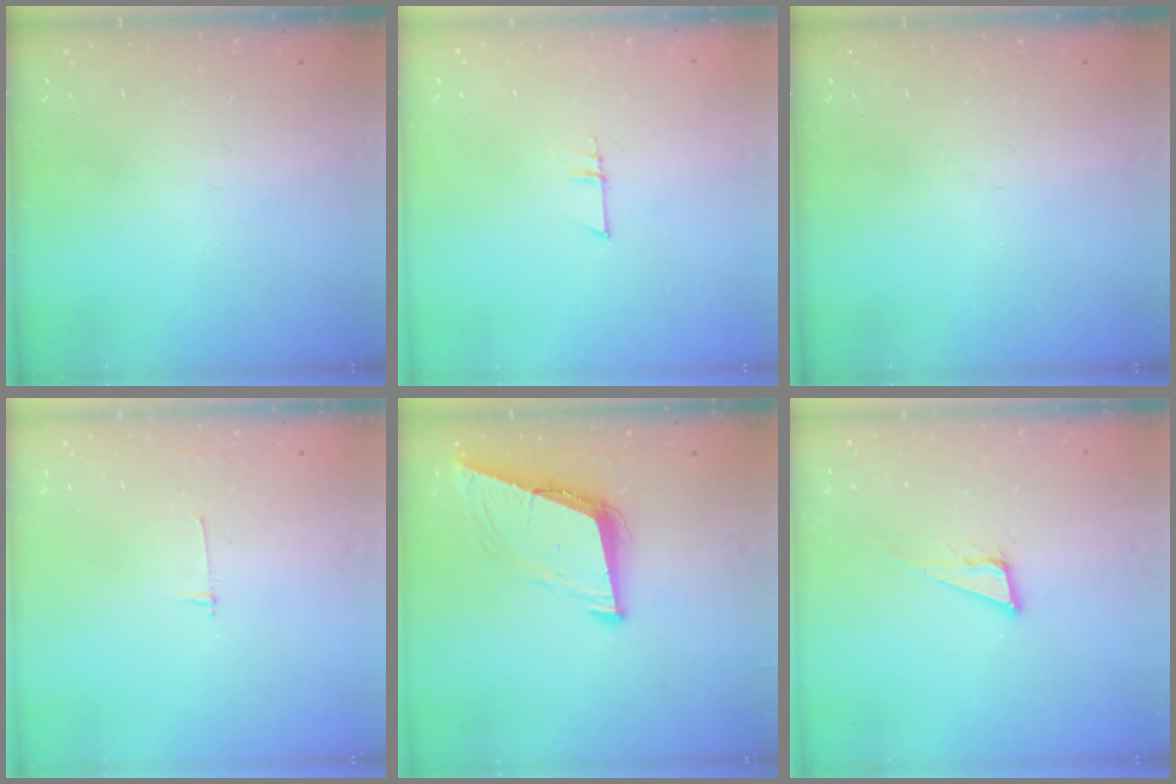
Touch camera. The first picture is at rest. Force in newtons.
{"total": 4.6, "press": 4.6, "slide": 0.4}
{"total": 0.0}
{"total": 2.7, "press": 2.7, "slide": 0.3}
{"total": 9.1, "press": 8.3, "slide": 3.7}
{"total": 7.4, "press": 6.9, "slide": 2.6}